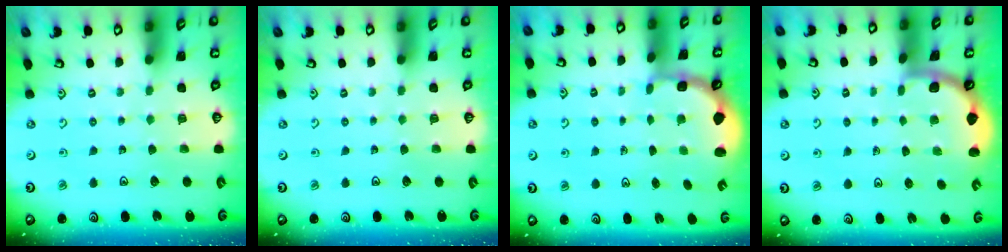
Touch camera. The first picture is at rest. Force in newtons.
{"total": 0.0}
{"total": 2.4, "press": 2.1, "slide": 1.2}
{"total": 1.6, "press": 1.6, "slide": 0.2}